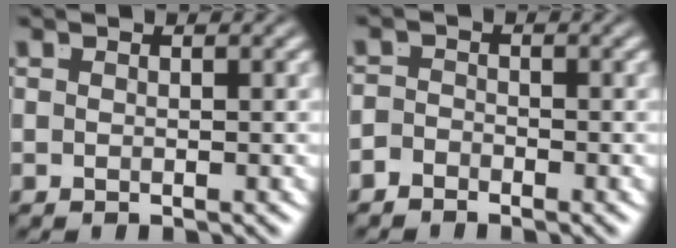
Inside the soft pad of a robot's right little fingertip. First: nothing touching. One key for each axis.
{"total": 1.7, "fx": -1.7, "fy": 0.2, "fz": -0.1, "tx": 0.006, "ty": -0.015, "tz": -0.026}